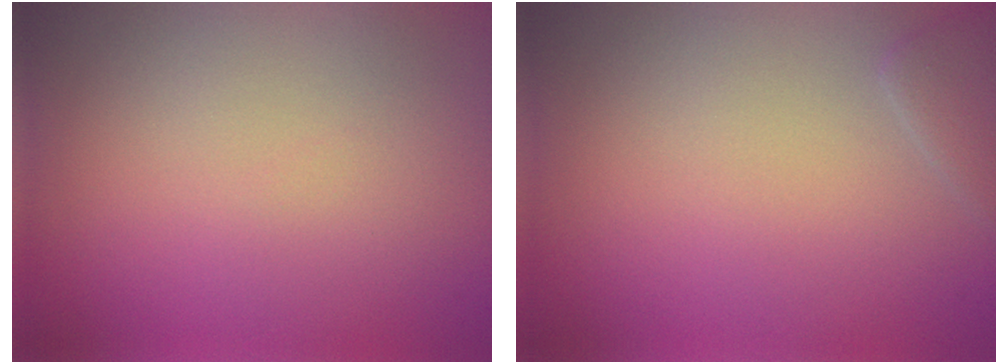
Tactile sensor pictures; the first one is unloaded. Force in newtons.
{"total": 1.5, "press": 1.5, "slide": 0.1}